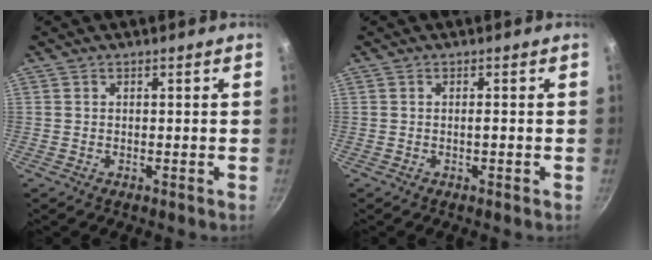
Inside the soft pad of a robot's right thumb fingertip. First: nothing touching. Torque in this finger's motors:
{"motor_torque": [2.63, 2.38, 0.50, -0.13, 0.08]}